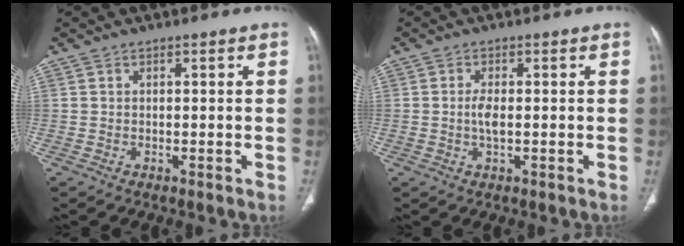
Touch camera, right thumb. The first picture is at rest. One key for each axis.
{"total": 2.7, "fx": -0.1, "fy": 1.0, "fz": 2.5, "tx": -0.057, "ty": -0.001, "tz": -0.004}